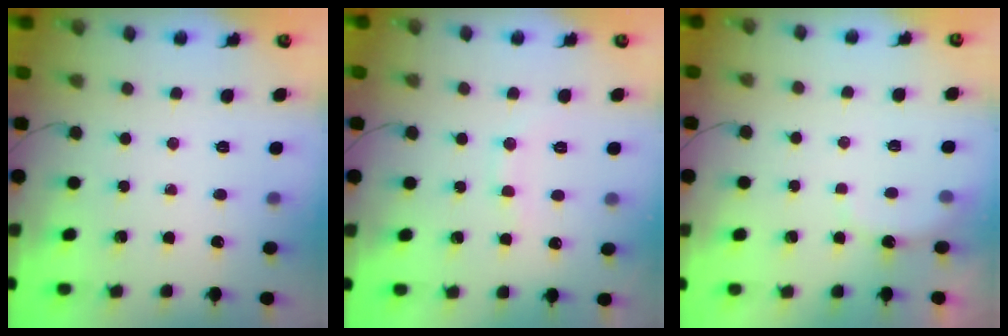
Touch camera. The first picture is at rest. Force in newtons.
{"total": 8.0, "press": 8.0, "slide": 0.8}
{"total": 3.0, "press": 2.9, "slide": 0.8}